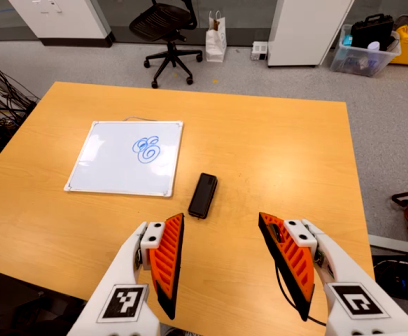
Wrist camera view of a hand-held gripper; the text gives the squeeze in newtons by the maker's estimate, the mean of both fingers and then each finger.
{"total": 0.0}